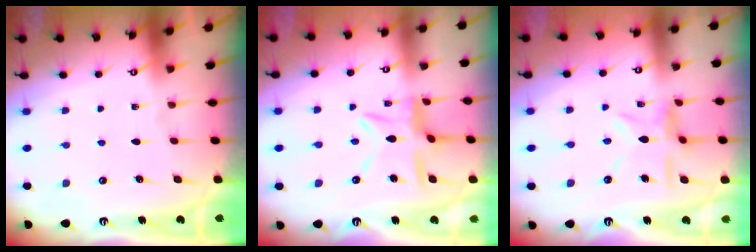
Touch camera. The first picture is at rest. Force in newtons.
{"total": 10.4, "press": 10.3, "slide": 0.9}
{"total": 7.3, "press": 7.2, "slide": 0.6}